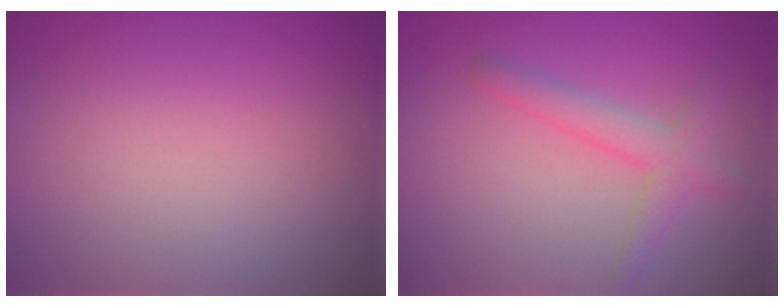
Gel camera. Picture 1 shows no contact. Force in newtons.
{"total": 2.8, "press": 2.8, "slide": 0.2}